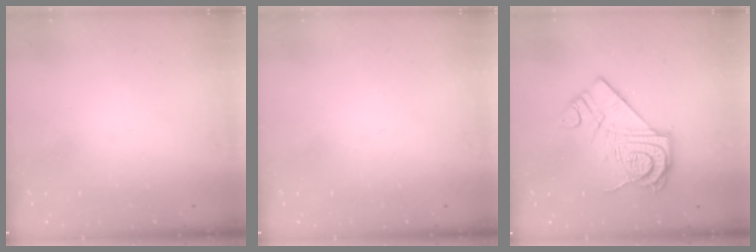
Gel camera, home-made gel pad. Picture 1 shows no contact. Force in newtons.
{"total": 0.0}
{"total": 14.3, "press": 14.3, "slide": 0.7}